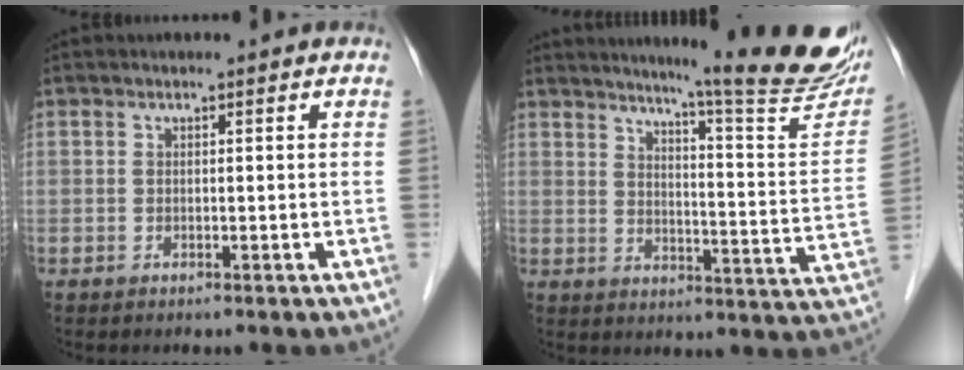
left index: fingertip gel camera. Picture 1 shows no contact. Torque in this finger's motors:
{"motor_torque": [0.18, -0.28, 0.44, 0.08]}